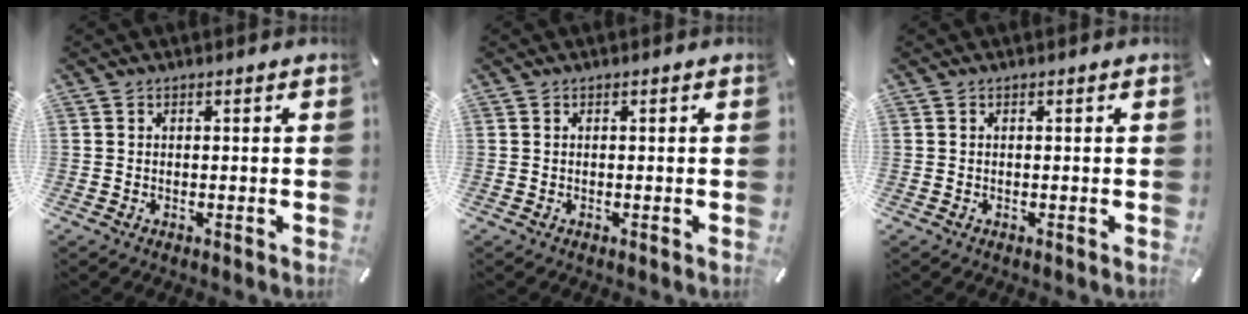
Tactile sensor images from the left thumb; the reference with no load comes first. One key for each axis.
{"total": 0.0}
{"total": 0.0}